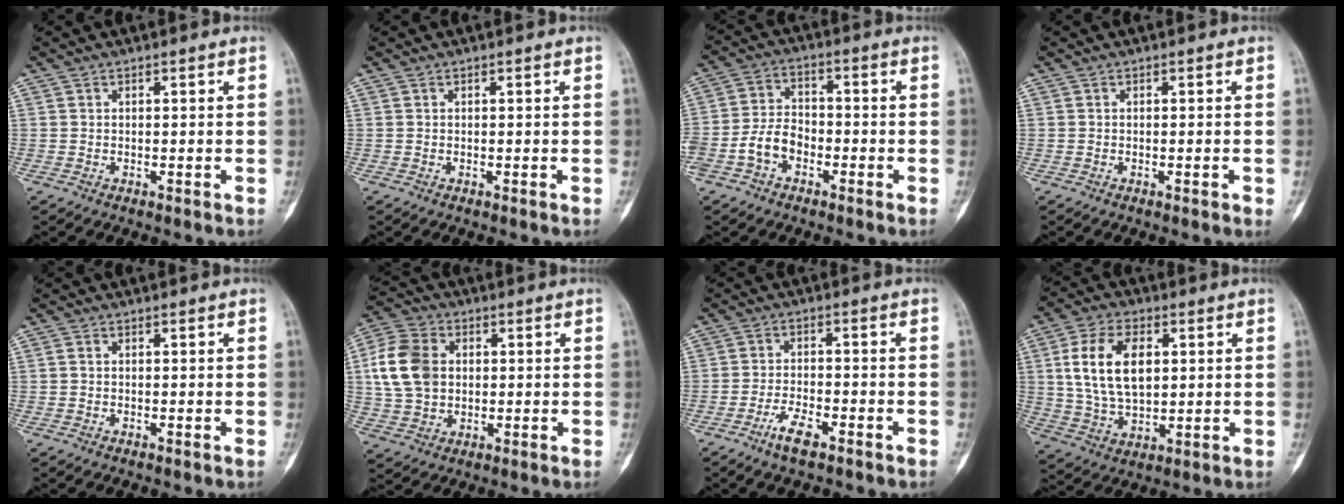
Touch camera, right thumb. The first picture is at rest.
{"total": 0.0}
{"total": 7.8, "force": [-3.3, 5.5, 4.4], "torque": [-0.073, 0.032, -0.066]}
{"total": 0.9, "force": [-0.3, 0.3, 0.8], "torque": [-0.006, -0.001, -0.004]}
{"total": 0.6, "force": [0.0, 0.5, 0.3], "torque": [-0.003, 0.001, -0.003]}
{"total": 12.7, "force": [1.6, 9.7, 8.1], "torque": [-0.141, 0.009, 0.028]}
{"total": 4.3, "force": [-2.9, 1.4, 2.8], "torque": [-0.052, 0.016, -0.055]}
{"total": 14.2, "force": [2.9, 8.6, 11.0], "torque": [-0.189, -0.002, 0.058]}